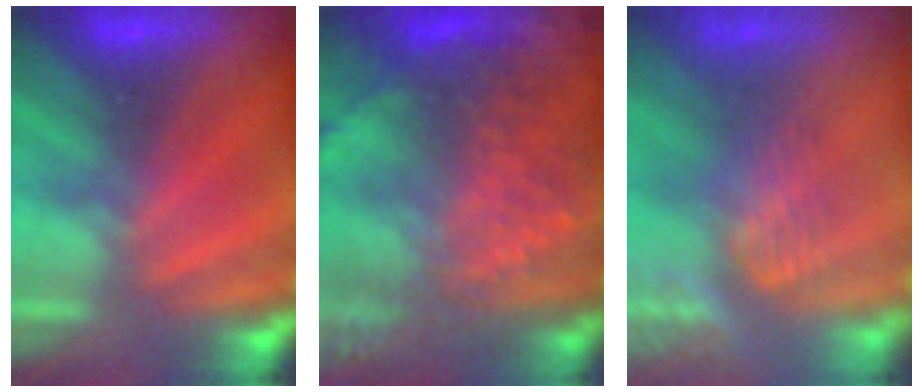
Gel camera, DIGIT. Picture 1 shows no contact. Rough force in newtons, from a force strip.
{"total": 8.4}
{"total": 4.8}